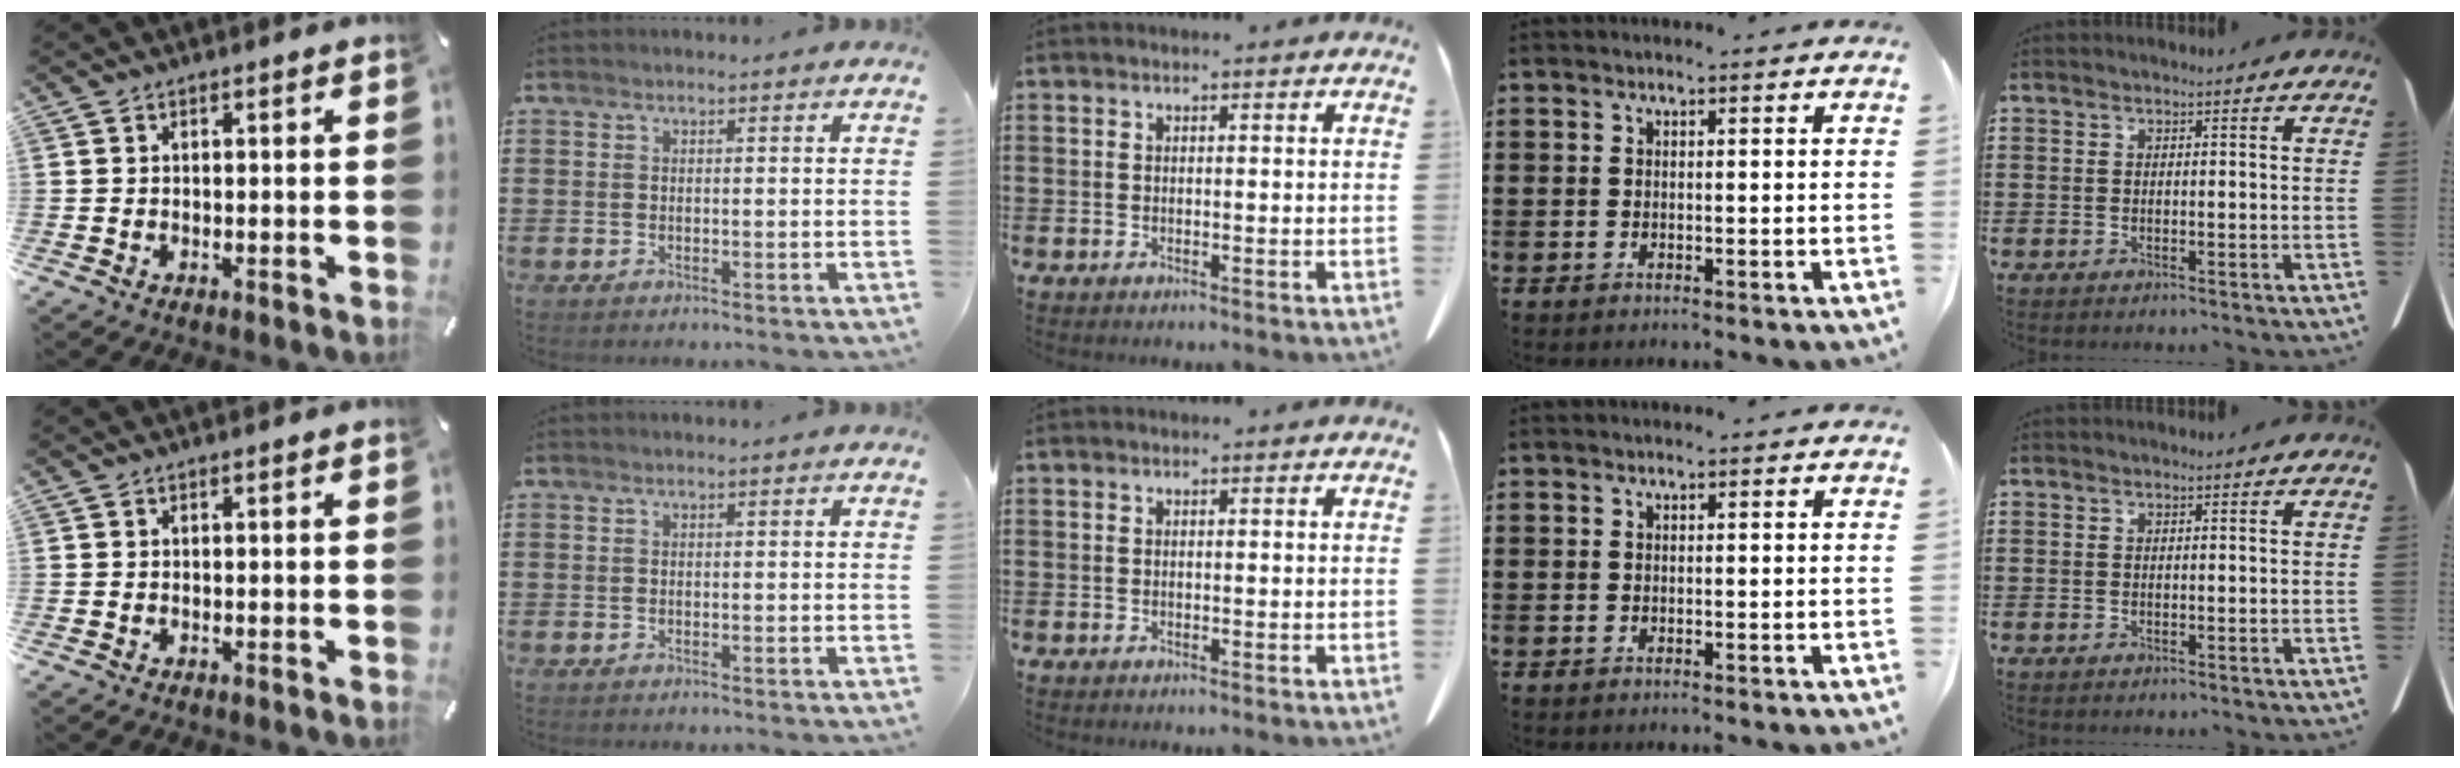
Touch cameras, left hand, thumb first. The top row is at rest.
{}